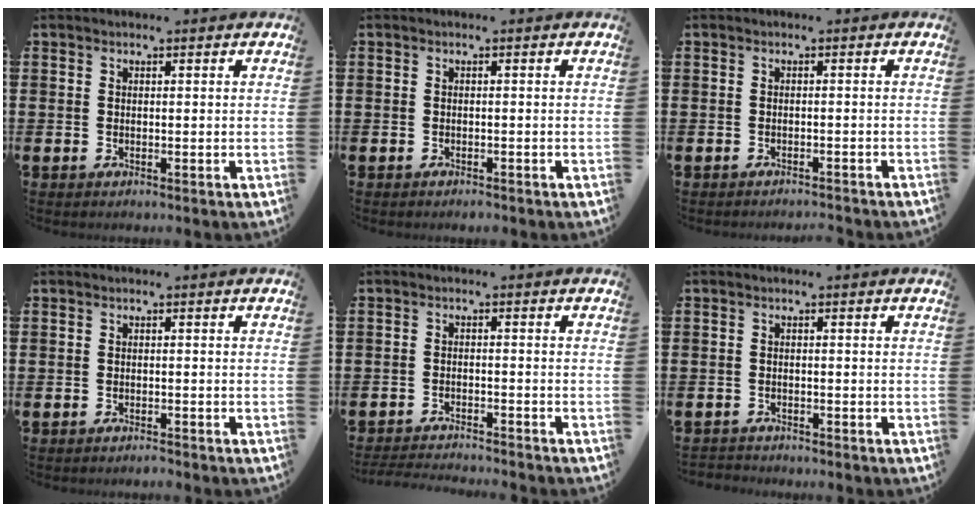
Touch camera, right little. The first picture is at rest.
{"total": 0.5, "force": [-0.5, 0.1, 0.1], "torque": [-0.005, -0.003, -0.010]}
{"total": 1.0, "force": [-1.0, -0.2, 0.0], "torque": [0.000, 0.001, -0.020]}
{"total": 0.8, "force": [-0.8, 0.0, 0.1], "torque": [-0.004, -0.003, -0.016]}
{"total": 2.3, "force": [-2.3, -0.2, 0.1], "torque": [-0.003, 0.002, -0.048]}
{"total": 1.0, "force": [-1.0, 0.1, -0.1], "torque": [0.001, 0.002, -0.021]}